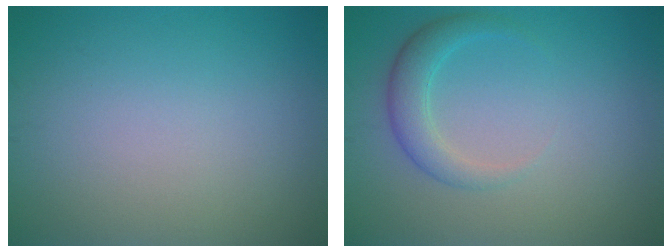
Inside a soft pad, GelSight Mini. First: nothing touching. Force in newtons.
{"total": 2.7, "press": 2.6, "slide": 0.4}